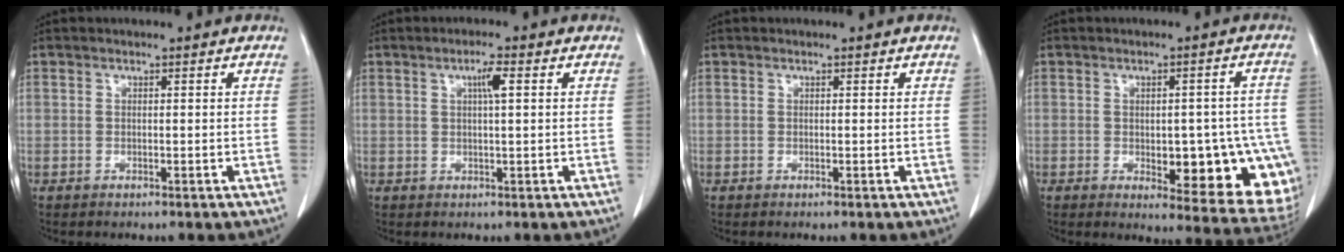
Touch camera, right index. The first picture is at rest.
{"total": 3.0, "force": [1.1, 0.3, 2.7], "torque": [-0.047, 0.001, 0.016]}
{"total": 0.0}
{"total": 16.0, "force": [-4.1, 5.9, 14.4], "torque": [-0.101, 0.013, -0.030]}